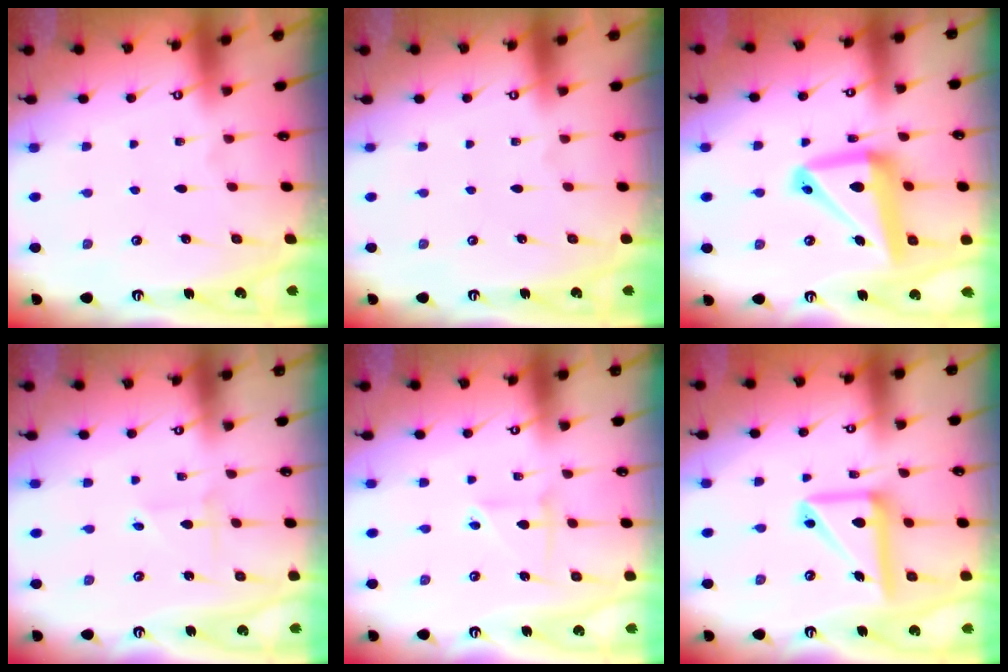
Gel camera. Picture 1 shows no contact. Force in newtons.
{"total": 0.0}
{"total": 15.3, "press": 15.2, "slide": 1.9}
{"total": 0.7, "press": 0.7, "slide": 0.0}
{"total": 3.4, "press": 3.4, "slide": 0.2}
{"total": 14.1, "press": 14.0, "slide": 1.8}